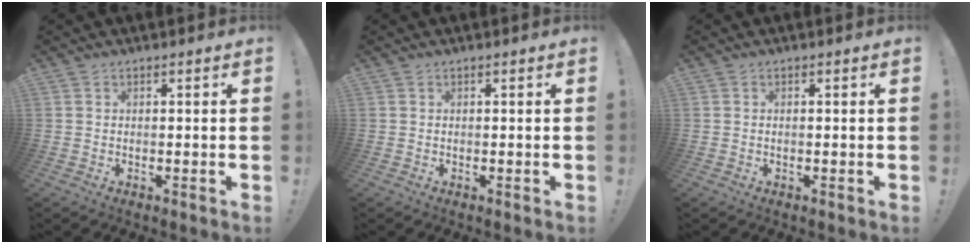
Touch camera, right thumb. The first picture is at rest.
{"total": 0.0}
{"total": 0.0}